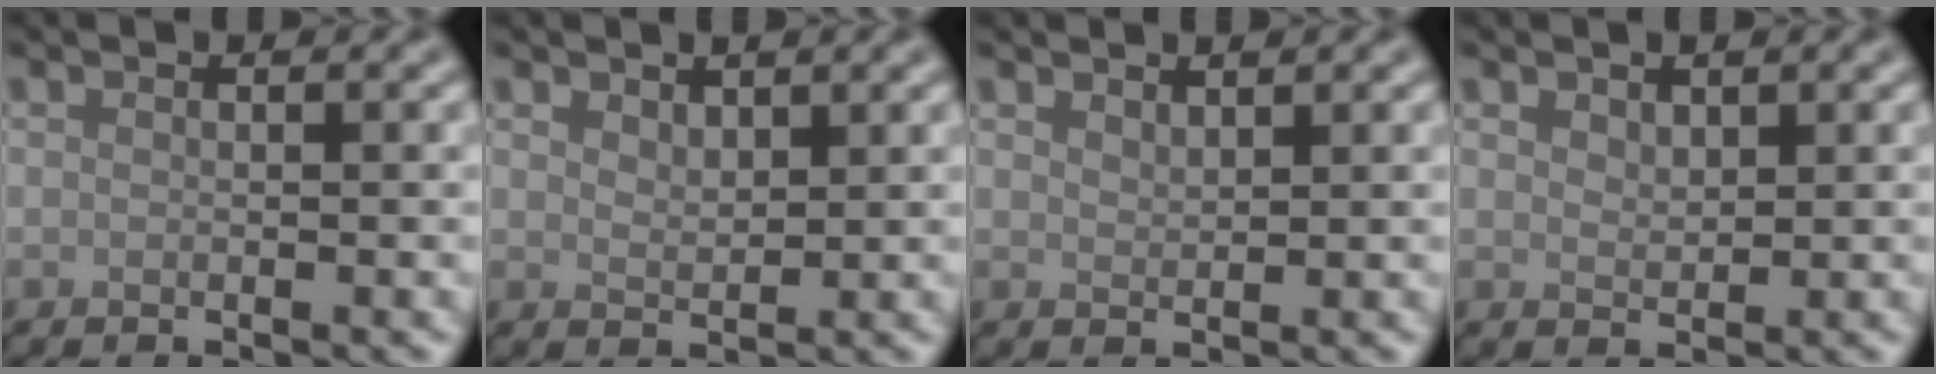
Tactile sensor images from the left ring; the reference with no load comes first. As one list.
[{"total": 1.5, "force": [1.2, 0.7, 0.7], "torque": [-0.014, -0.001, 0.026]}, {"total": 1.2, "force": [1.1, 0.2, 0.2], "torque": [-0.005, 0.000, 0.022]}, {"total": 1.2, "force": [0.9, 0.6, 0.5], "torque": [-0.011, -0.001, 0.020]}]